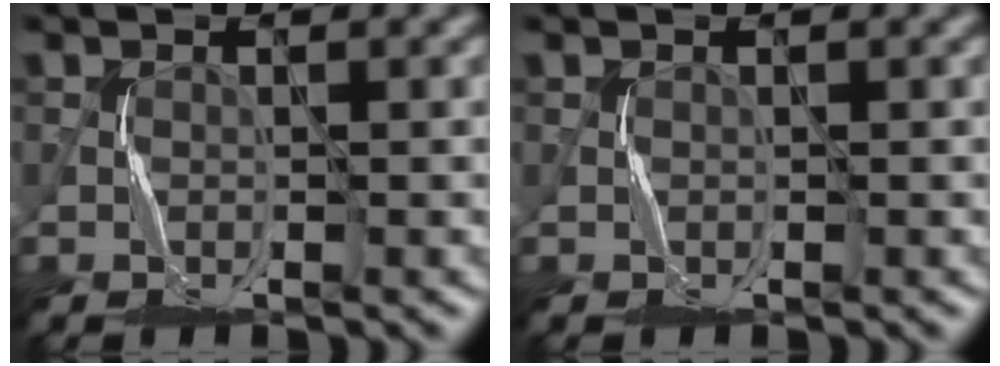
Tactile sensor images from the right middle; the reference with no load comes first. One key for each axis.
{"total": 0.0}